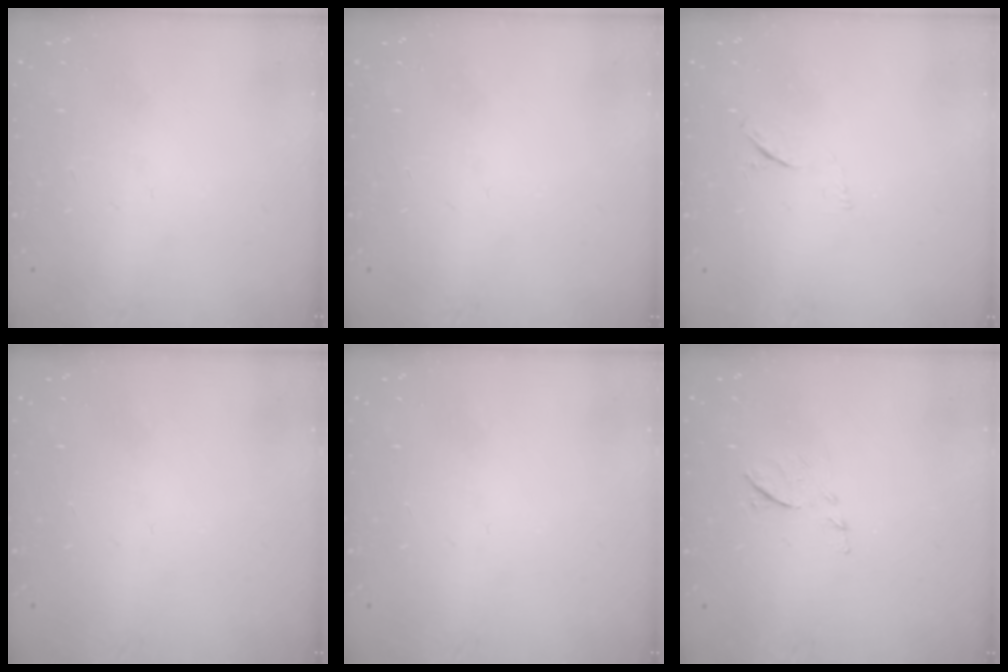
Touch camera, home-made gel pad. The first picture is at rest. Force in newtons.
{"total": 0.0}
{"total": 4.2, "press": 4.0, "slide": 1.4}
{"total": 0.0}
{"total": 0.0}
{"total": 6.6, "press": 6.6, "slide": 0.5}